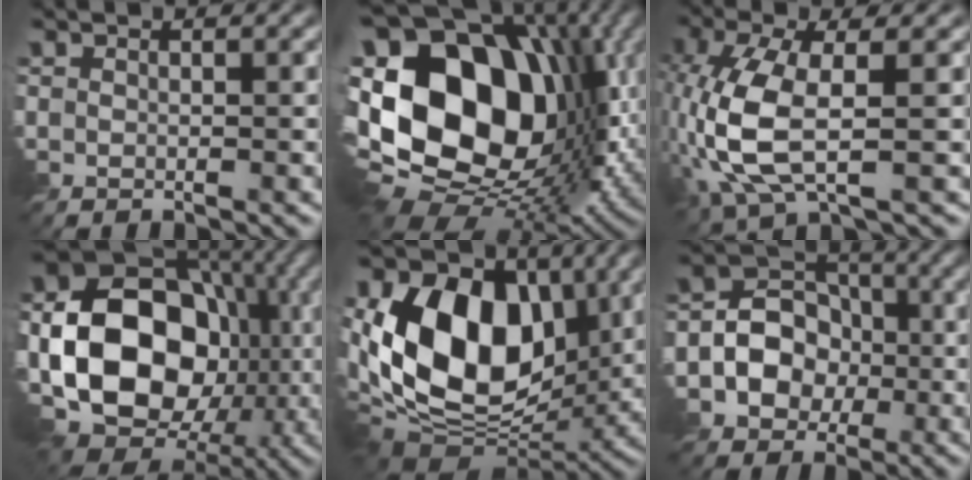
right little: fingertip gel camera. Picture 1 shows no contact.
{"total": 20.3, "force": [0.2, 14.0, 14.6], "torque": [-0.280, 0.011, 0.017]}
{"total": 8.7, "force": [-2.1, 3.8, 7.5], "torque": [-0.184, -0.001, -0.047]}
{"total": 20.2, "force": [-3.1, 15.8, 12.1], "torque": [-0.211, -0.018, -0.056]}
{"total": 15.0, "force": [0.9, 10.3, 10.9], "torque": [-0.203, 0.001, 0.003]}
{"total": 6.4, "force": [-2.0, 5.3, 3.0], "torque": [-0.023, 0.006, -0.057]}